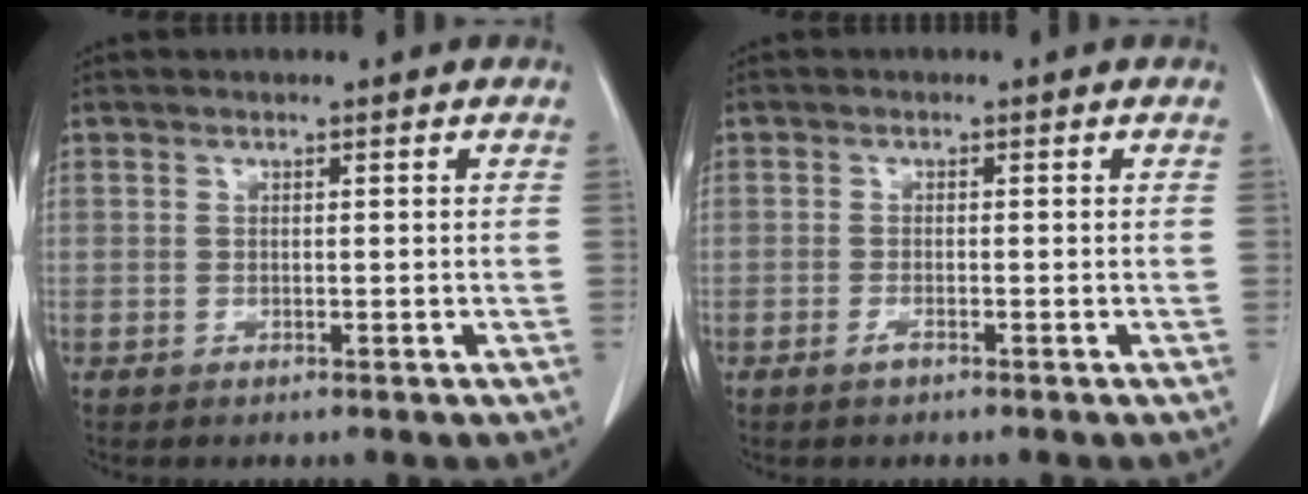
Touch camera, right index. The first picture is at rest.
{"total": 1.1, "force": [-0.8, 0.2, 0.7], "torque": [-0.016, 0.000, -0.014]}